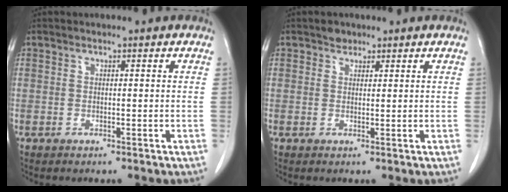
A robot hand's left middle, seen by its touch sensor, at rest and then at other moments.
{"total": 1.3, "force": [1.0, 0.8, 0.2], "torque": [-0.001, -0.003, 0.013]}